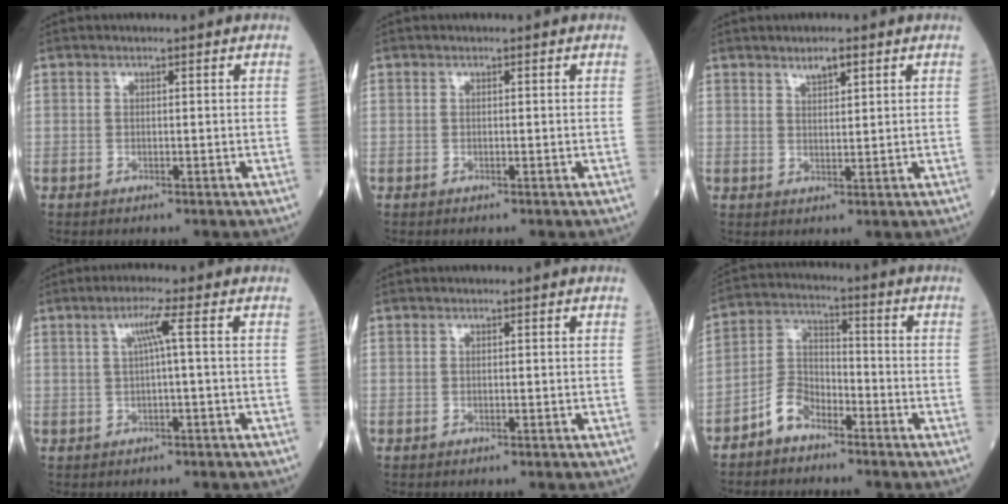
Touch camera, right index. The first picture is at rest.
{"total": 0.0}
{"total": 2.7, "force": [1.9, 0.6, 1.8], "torque": [-0.034, -0.001, 0.033]}
{"total": 3.2, "force": [0.6, -0.7, 3.1], "torque": [-0.062, 0.006, 0.011]}
{"total": 0.0}
{"total": 6.0, "force": [-4.2, 3.4, 2.7], "torque": [-0.057, 0.010, -0.087]}